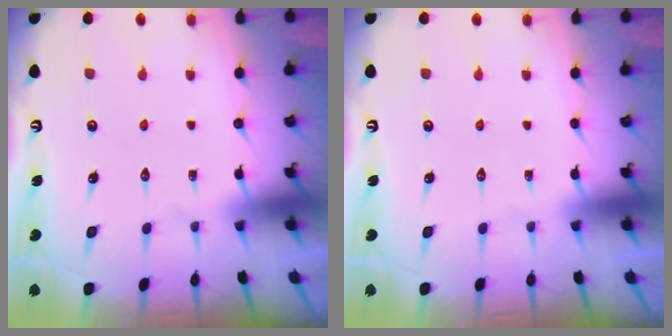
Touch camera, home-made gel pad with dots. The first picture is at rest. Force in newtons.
{"total": 0.0}